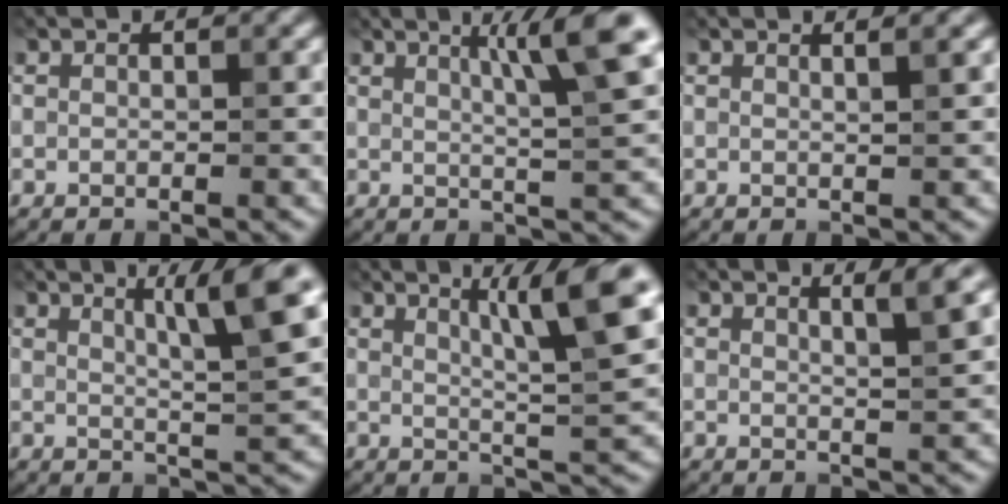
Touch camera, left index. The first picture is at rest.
{"total": 6.9, "force": [2.7, 1.1, 6.2], "torque": [-0.076, 0.014, 0.042]}
{"total": 1.6, "force": [0.9, 0.6, 1.2], "torque": [-0.005, 0.002, 0.003]}
{"total": 6.6, "force": [2.8, 1.0, 5.9], "torque": [-0.074, 0.010, 0.045]}
{"total": 7.6, "force": [3.1, 1.2, 6.9], "torque": [-0.090, 0.012, 0.053]}
{"total": 2.9, "force": [1.5, 0.6, 2.4], "torque": [-0.020, 0.006, 0.019]}